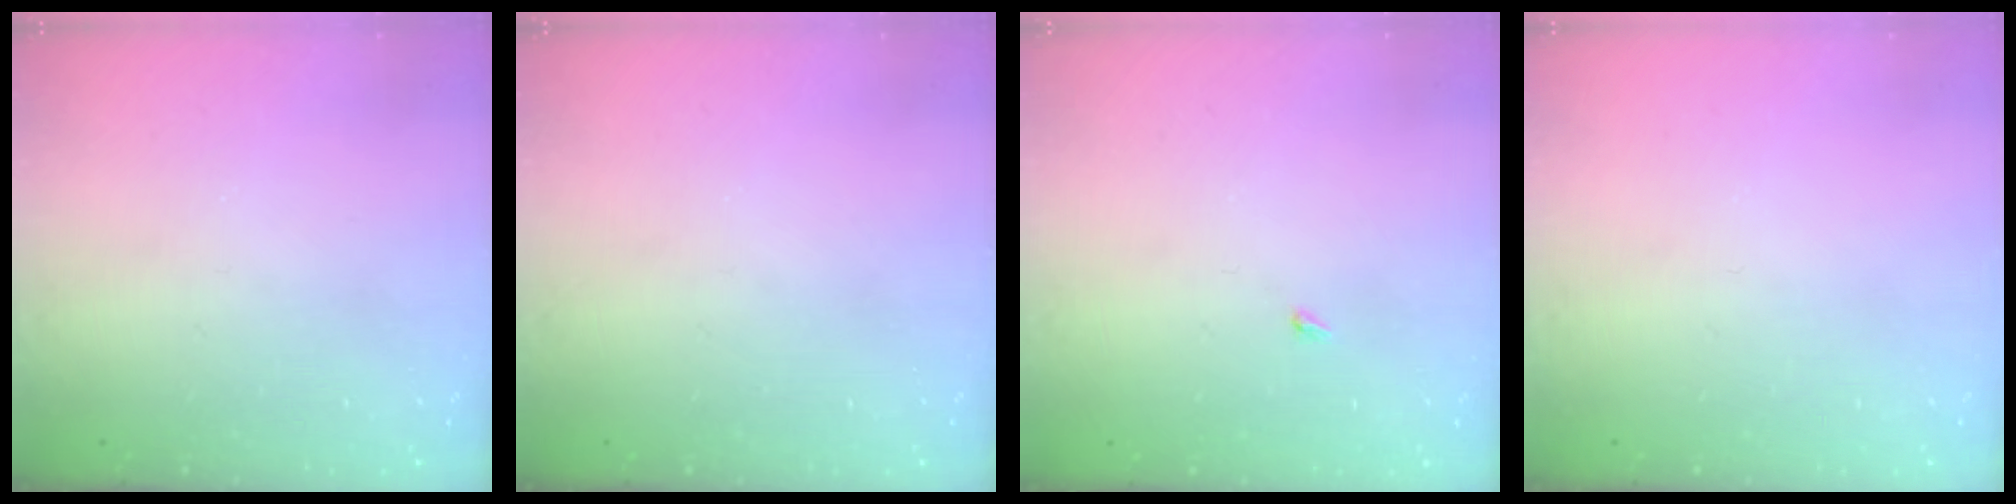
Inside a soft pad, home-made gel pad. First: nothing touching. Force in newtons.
{"total": 0.0}
{"total": 1.9, "press": 1.9, "slide": 0.3}
{"total": 0.0}